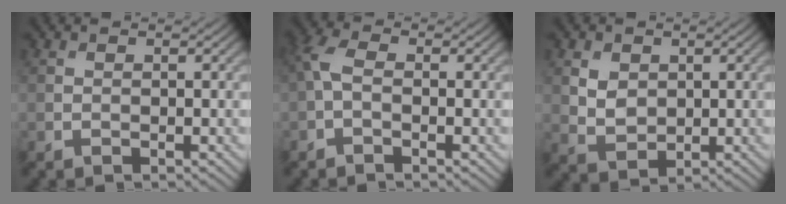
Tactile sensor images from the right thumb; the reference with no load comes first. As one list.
[{"total": 3.4, "force": [-0.3, 1.9, 2.9], "torque": [-0.076, 0.010, -0.015]}, {"total": 3.7, "force": [1.4, 2.9, 1.9], "torque": [-0.054, -0.006, 0.026]}]